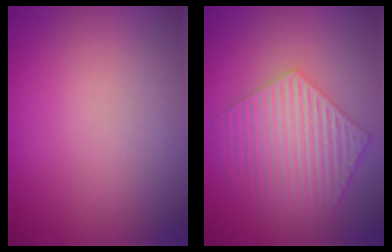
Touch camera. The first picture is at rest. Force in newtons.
{"total": 5.8, "press": 4.4, "slide": 3.9}